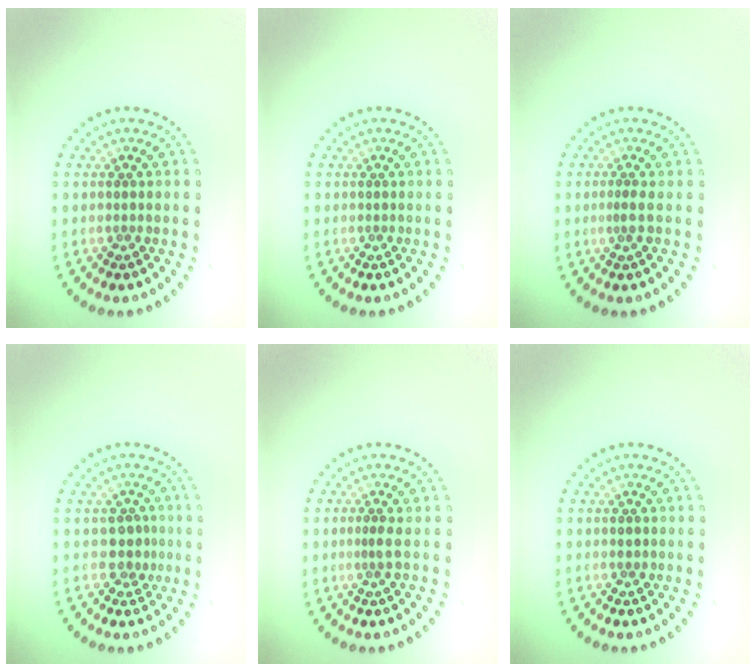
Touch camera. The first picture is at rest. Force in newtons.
{"total": 0.0}
{"total": 0.8, "press": 0.5, "slide": 0.7}
{"total": 1.7, "press": 1.5, "slide": 0.9}
{"total": 0.9, "press": 0.5, "slide": 0.7}
{"total": 0.8, "press": 0.7, "slide": 0.1}